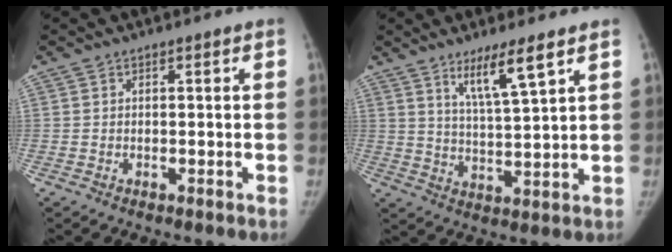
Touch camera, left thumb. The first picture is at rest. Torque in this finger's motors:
{"motor_torque": [0.35, 0.20, 0.65, -0.36, 0.11]}